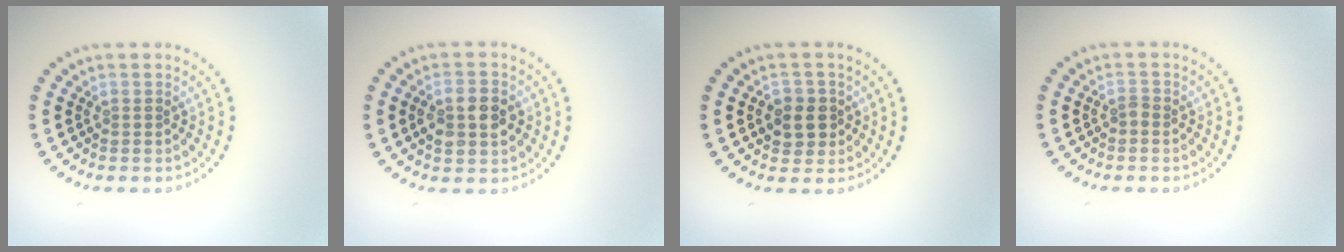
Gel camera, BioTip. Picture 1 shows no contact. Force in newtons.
{"total": 3.8, "press": 3.8, "slide": 0.2}
{"total": 2.6, "press": 2.5, "slide": 0.6}
{"total": 0.6, "press": 0.5, "slide": 0.4}